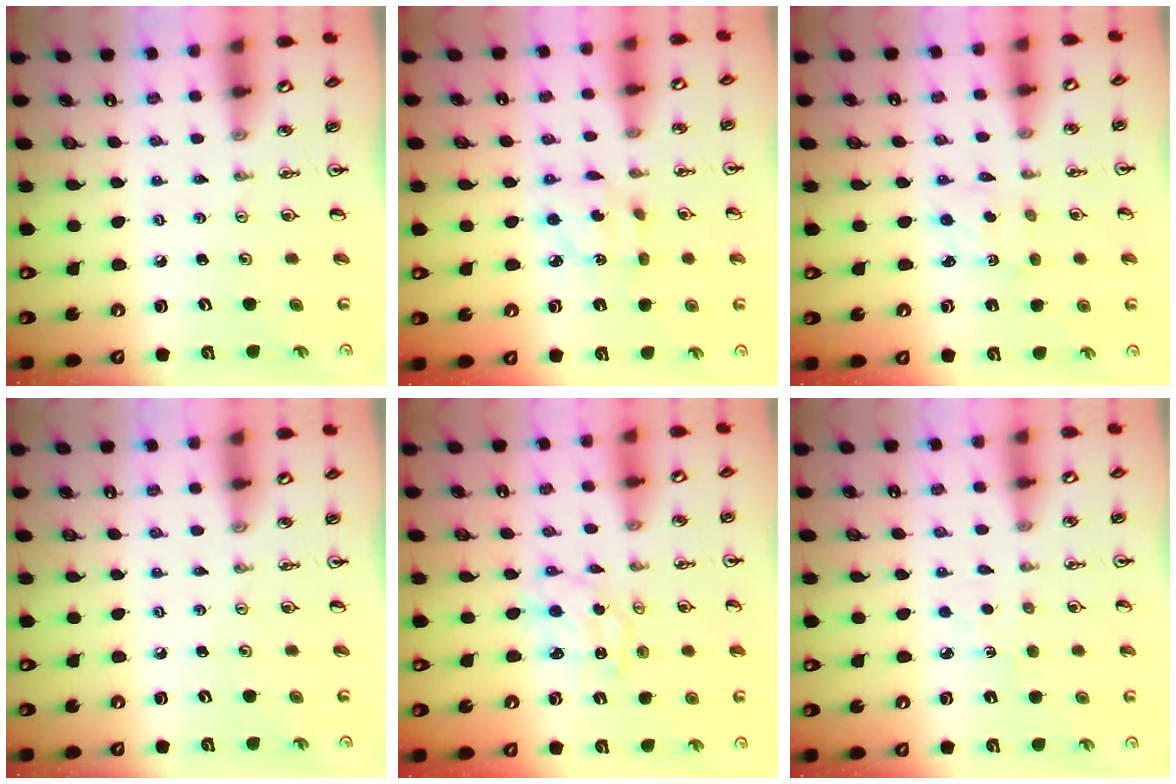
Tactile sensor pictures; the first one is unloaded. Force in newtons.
{"total": 3.8, "press": 3.8, "slide": 0.3}
{"total": 1.3, "press": 1.2, "slide": 0.6}
{"total": 0.0}
{"total": 1.7, "press": 1.7, "slide": 0.1}
{"total": 2.9, "press": 2.9, "slide": 0.3}